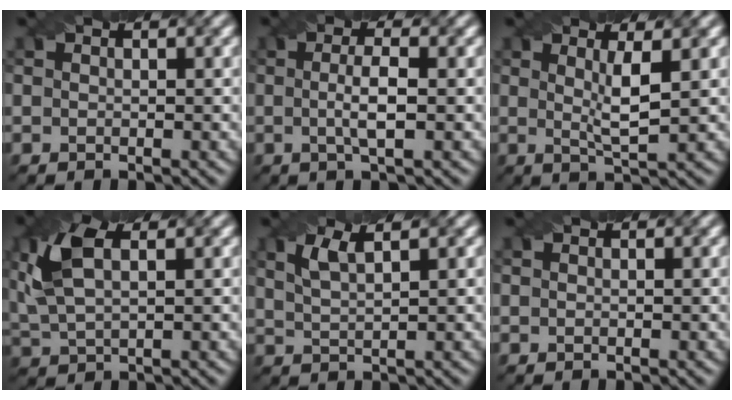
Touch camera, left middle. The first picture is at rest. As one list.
[{"total": 2.9, "force": [-0.2, 0.6, 2.8], "torque": [-0.052, 0.000, -0.004]}, {"total": 3.3, "force": [0.7, 0.6, 3.1], "torque": [-0.053, -0.007, 0.012]}, {"total": 6.4, "force": [2.0, 3.1, 5.2], "torque": [-0.133, 0.015, 0.039]}, {"total": 2.6, "force": [1.5, 0.7, 2.1], "torque": [-0.042, 0.002, 0.031]}, {"total": 0.0}]